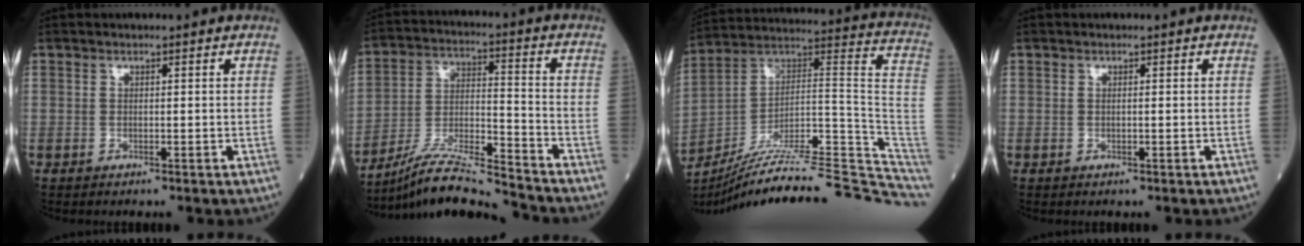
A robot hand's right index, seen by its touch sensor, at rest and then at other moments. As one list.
[{"total": 12.1, "force": [-11.4, -1.1, 3.9], "torque": [-0.074, 0.006, -0.208]}, {"total": 28.8, "force": [-25.5, 1.5, 13.3], "torque": [-0.119, 0.025, -0.375]}, {"total": 0.0}]